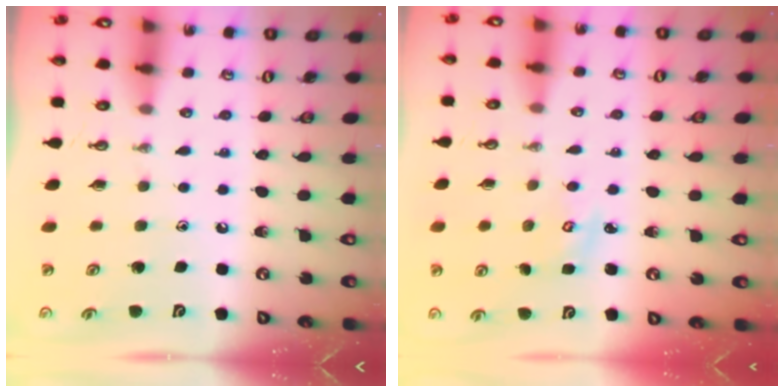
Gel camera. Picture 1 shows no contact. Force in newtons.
{"total": 2.3, "press": 2.3, "slide": 0.2}